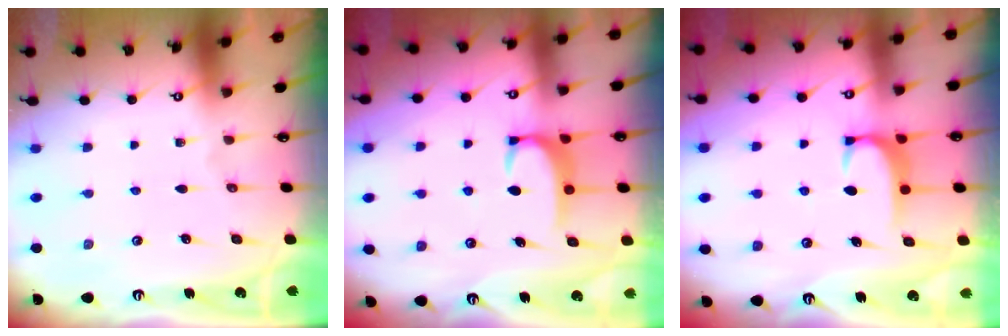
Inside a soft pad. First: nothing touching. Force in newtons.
{"total": 2.8, "press": 2.8, "slide": 0.5}
{"total": 1.8, "press": 1.7, "slide": 0.4}